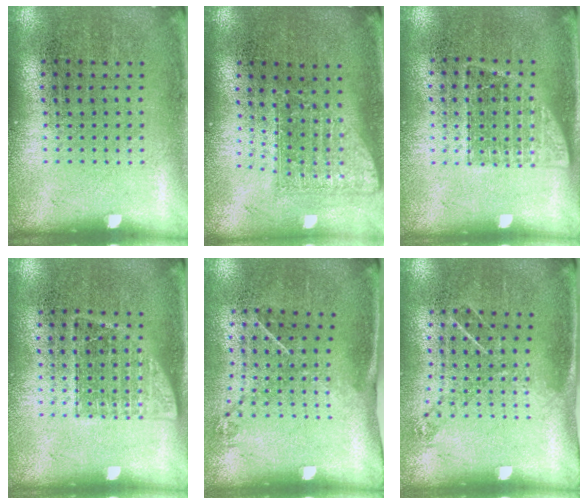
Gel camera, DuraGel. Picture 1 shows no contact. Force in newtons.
{"total": 1.6, "press": 1.2, "slide": 1.1}
{"total": 1.1, "press": 0.9, "slide": 0.6}
{"total": 1.1, "press": 0.9, "slide": 0.6}
{"total": 1.4, "press": 0.9, "slide": 1.0}
{"total": 0.9, "press": 0.8, "slide": 0.5}